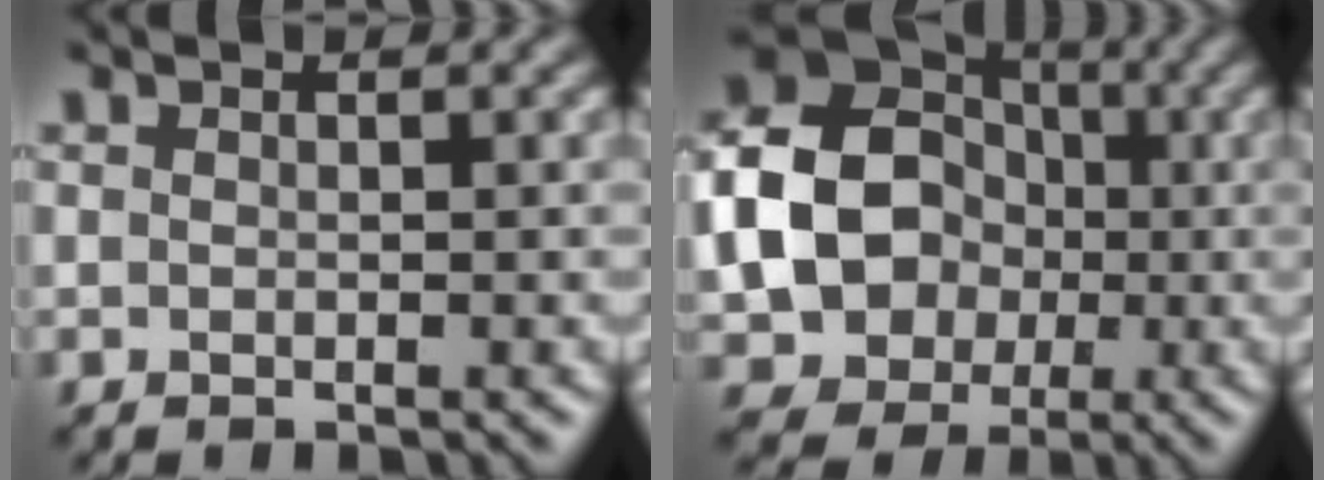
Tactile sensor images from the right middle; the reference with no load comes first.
{"total": 13.0, "force": [-1.0, 11.0, 6.8], "torque": [-0.126, 0.000, -0.043]}